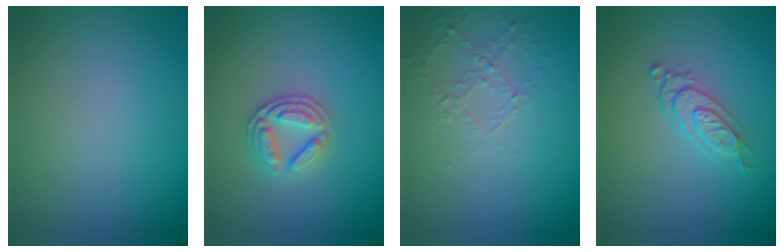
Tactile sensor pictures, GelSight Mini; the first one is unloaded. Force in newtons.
{"total": 2.6, "press": 2.5, "slide": 0.6}
{"total": 1.1, "press": 0.5, "slide": 1.0}
{"total": 2.7, "press": 2.1, "slide": 1.6}